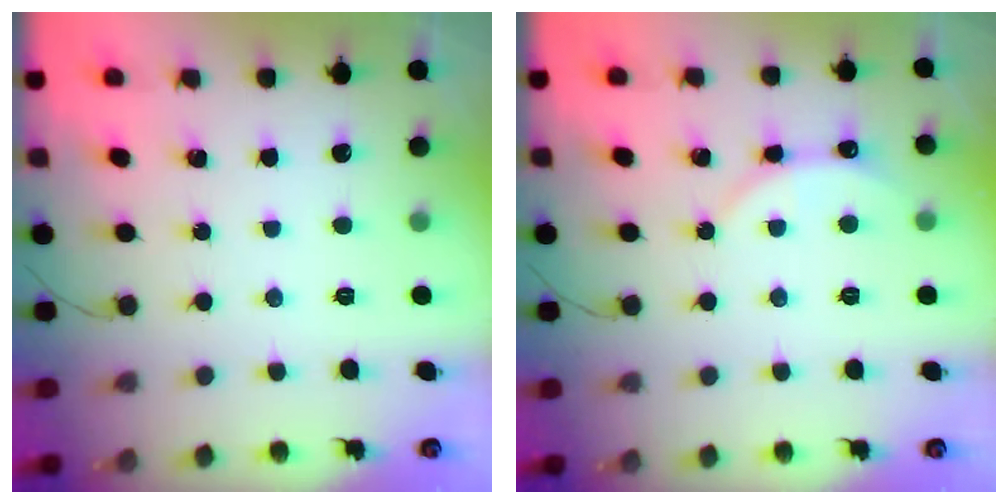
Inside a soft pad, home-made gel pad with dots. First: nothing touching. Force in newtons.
{"total": 2.9, "press": 2.9, "slide": 0.3}